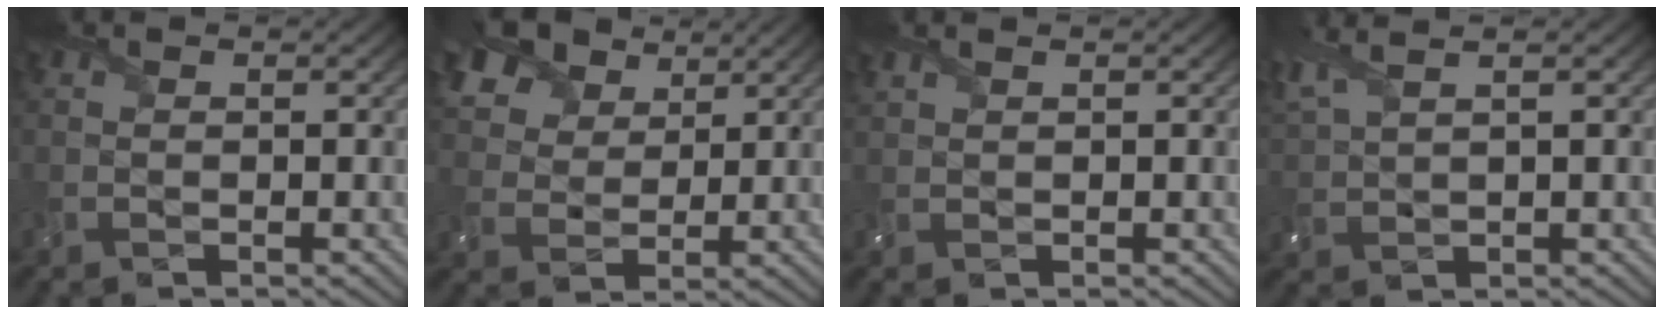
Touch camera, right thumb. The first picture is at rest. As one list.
[{"total": 9.7, "force": [6.1, 6.0, 4.6], "torque": [-0.144, 0.012, 0.110]}, {"total": 1.1, "force": [1.0, 0.2, 0.4], "torque": [-0.018, 0.004, 0.026]}, {"total": 5.4, "force": [3.7, 1.5, 3.6], "torque": [-0.103, 0.025, 0.079]}]